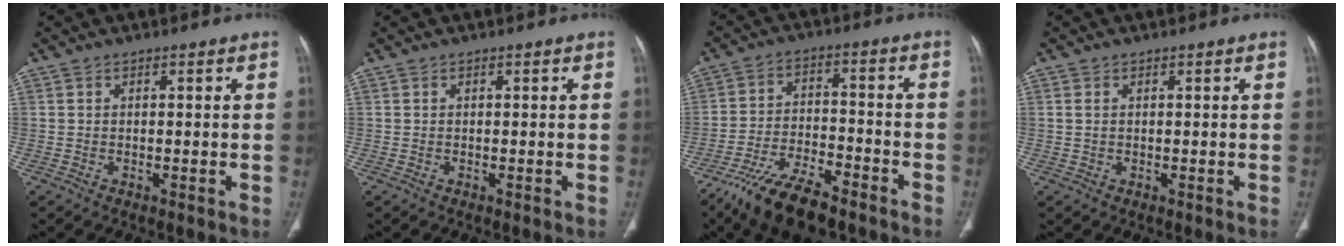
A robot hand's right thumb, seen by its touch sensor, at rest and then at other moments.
{"total": 0.0}
{"total": 13.4, "force": [-9.7, 4.8, 7.9], "torque": [-0.142, 0.045, -0.173]}
{"total": 0.8, "force": [0.1, 0.6, 0.6], "torque": [-0.018, 0.001, 0.005]}